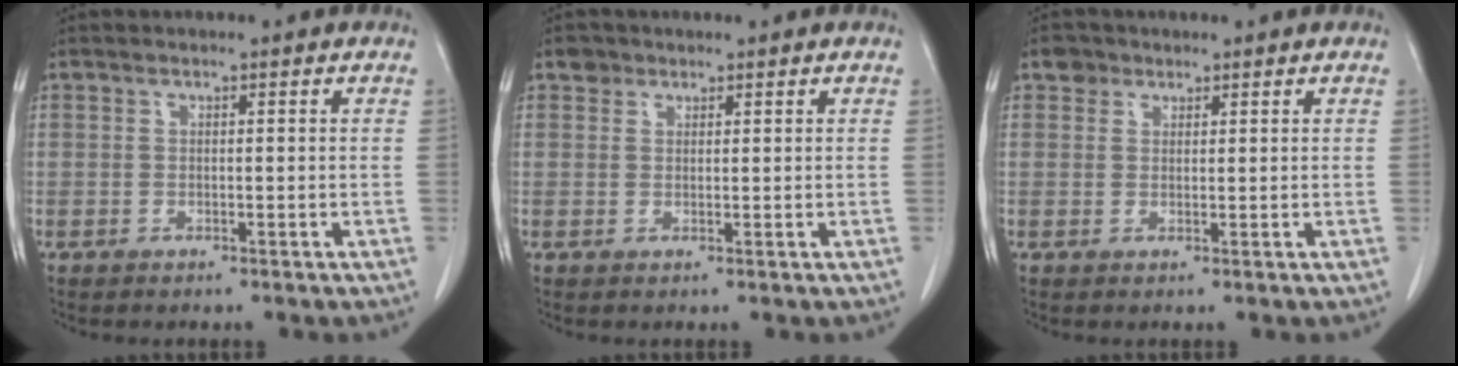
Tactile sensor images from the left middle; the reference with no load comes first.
{"total": 1.4, "force": [1.0, 1.0, 0.1], "torque": [0.005, 0.003, 0.013]}
{"total": 1.9, "force": [1.3, 1.4, 0.3], "torque": [-0.001, 0.003, 0.019]}